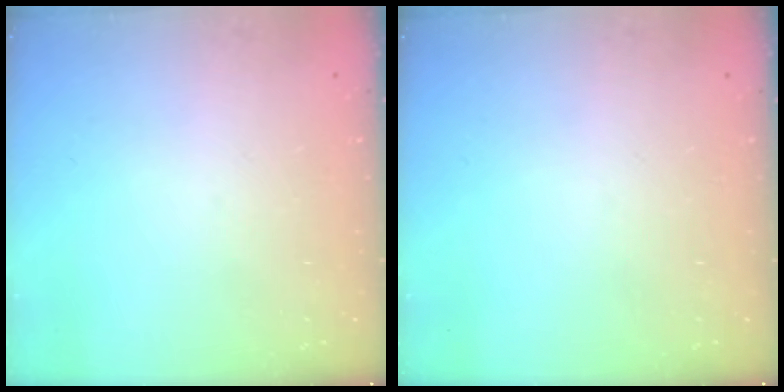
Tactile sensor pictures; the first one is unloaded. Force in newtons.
{"total": 0.0}